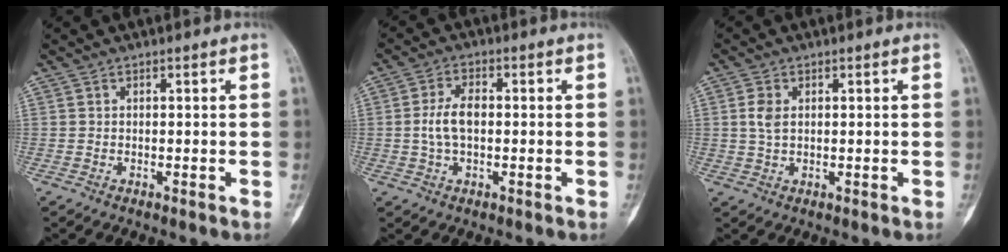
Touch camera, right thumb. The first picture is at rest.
{"total": 5.7, "force": [-0.2, 3.0, 4.8], "torque": [-0.100, 0.013, -0.006]}
{"total": 3.3, "force": [0.7, 2.2, 2.4], "torque": [-0.047, 0.002, 0.015]}